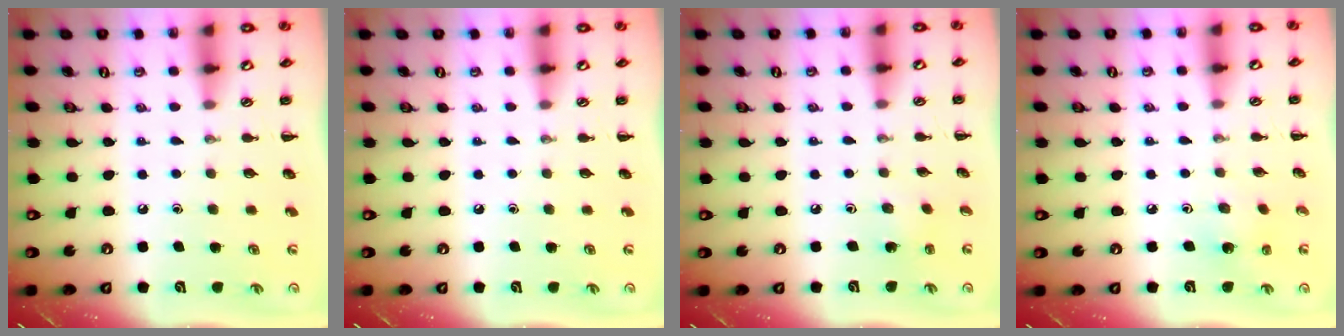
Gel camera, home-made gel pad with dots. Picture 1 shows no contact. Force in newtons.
{"total": 0.0}
{"total": 2.1, "press": 2.0, "slide": 0.8}
{"total": 1.9, "press": 1.9, "slide": 0.6}